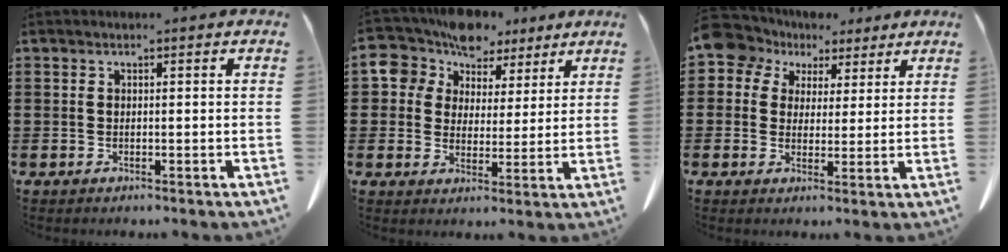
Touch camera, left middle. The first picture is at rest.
{"total": 8.7, "force": [6.8, 5.1, 1.9], "torque": [-0.079, -0.025, 0.124]}
{"total": 6.5, "force": [4.5, 4.6, 1.1], "torque": [-0.052, -0.011, 0.084]}